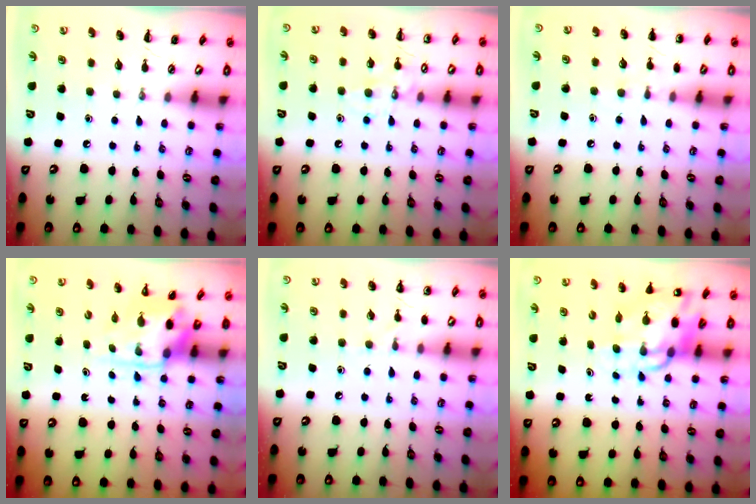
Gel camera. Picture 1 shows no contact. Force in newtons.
{"total": 9.1, "press": 9.1, "slide": 0.9}
{"total": 5.7, "press": 5.4, "slide": 1.9}
{"total": 3.9, "press": 3.8, "slide": 0.8}
{"total": 6.5, "press": 6.1, "slide": 2.1}
{"total": 11.7, "press": 11.2, "slide": 3.6}